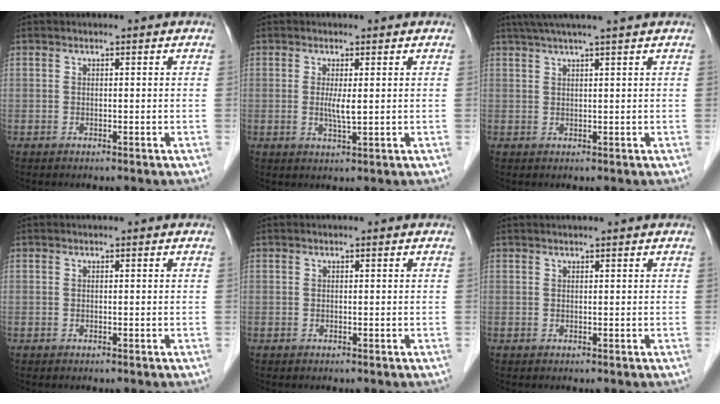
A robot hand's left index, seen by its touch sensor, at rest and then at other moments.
{"total": 2.6, "force": [0.2, 0.2, 2.6], "torque": [-0.055, -0.005, 0.006]}
{"total": 7.7, "force": [6.2, -1.1, 4.3], "torque": [-0.064, 0.030, 0.087]}
{"total": 0.0}
{"total": 0.0}
{"total": 1.8, "force": [1.6, 0.0, 0.7], "torque": [-0.006, 0.020, 0.024]}